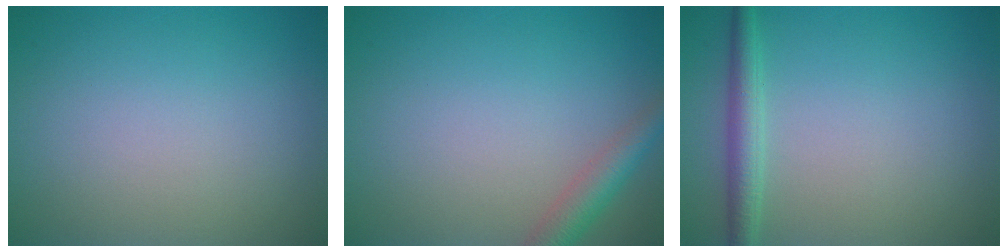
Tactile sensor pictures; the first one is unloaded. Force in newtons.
{"total": 2.8, "press": 2.8, "slide": 0.1}
{"total": 2.4, "press": 2.4, "slide": 0.1}